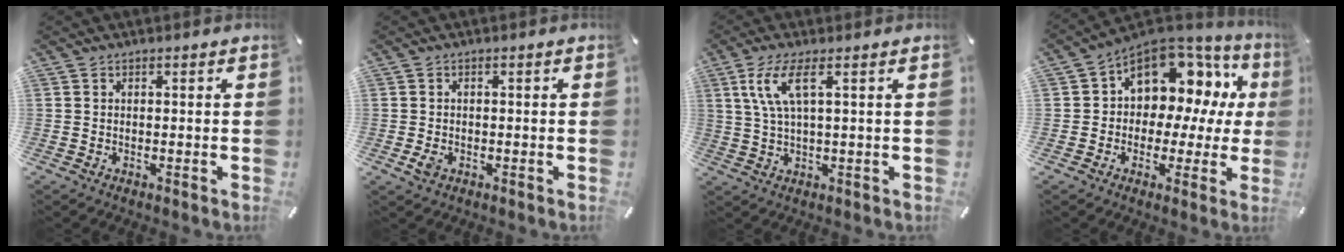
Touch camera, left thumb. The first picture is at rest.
{"total": 1.9, "force": [-0.6, 1.4, 1.2], "torque": [-0.029, -0.001, -0.012]}
{"total": 7.7, "force": [2.8, 1.7, 6.9], "torque": [-0.149, 0.000, 0.046]}
{"total": 12.5, "force": [4.3, 9.3, 7.3], "torque": [-0.105, -0.035, 0.074]}